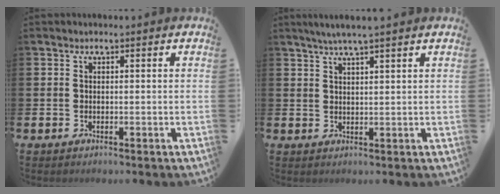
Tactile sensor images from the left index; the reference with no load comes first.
{"total": 3.5, "force": [3.0, -0.2, 1.8], "torque": [-0.034, -0.006, 0.053]}